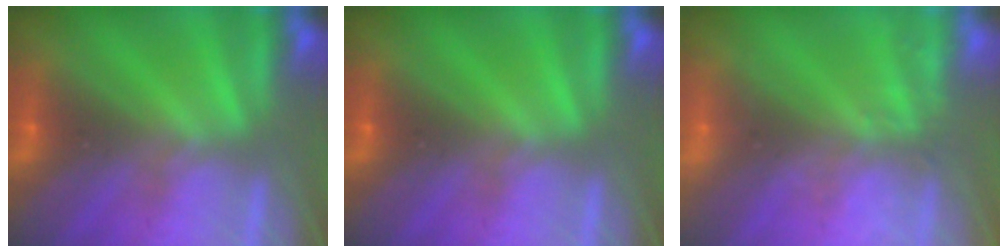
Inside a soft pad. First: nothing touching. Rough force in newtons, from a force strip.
{"total": 0.0}
{"total": 2.6}